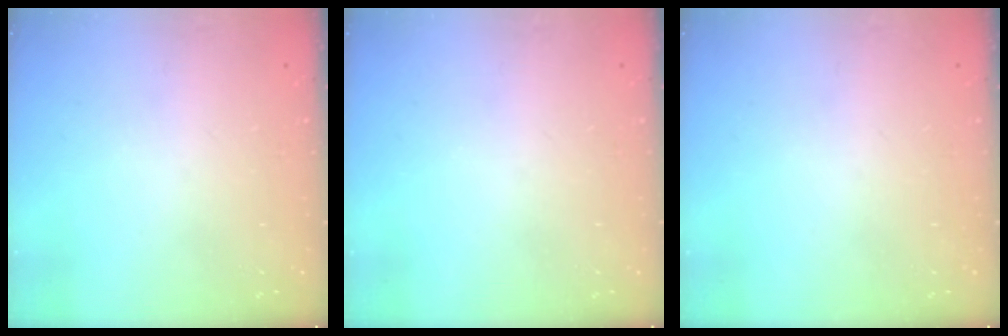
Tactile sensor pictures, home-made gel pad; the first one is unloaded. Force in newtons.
{"total": 0.0}
{"total": 0.0}